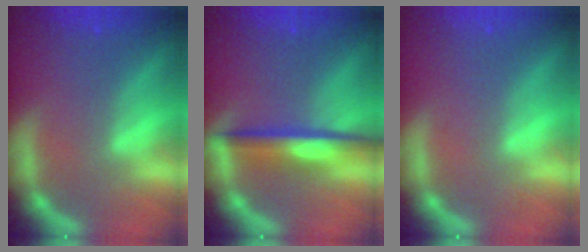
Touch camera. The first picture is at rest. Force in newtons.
{"total": 4.5}
{"total": 0.0}